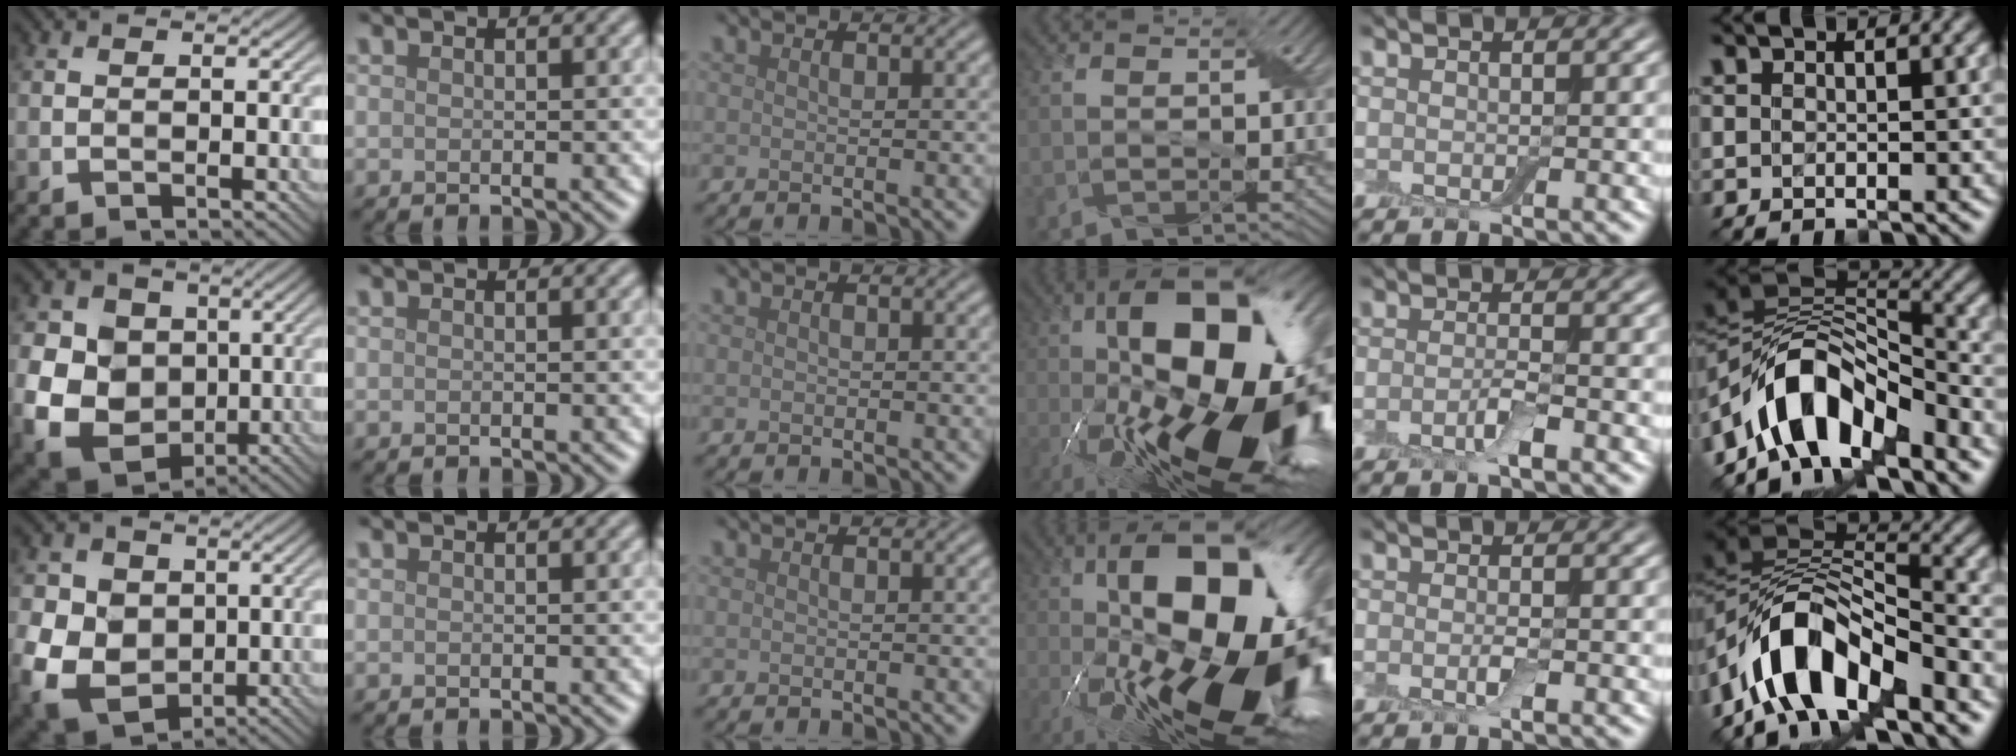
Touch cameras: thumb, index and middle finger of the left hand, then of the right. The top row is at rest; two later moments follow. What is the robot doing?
{"motion": "wrap", "object": "adhesive wrap"}